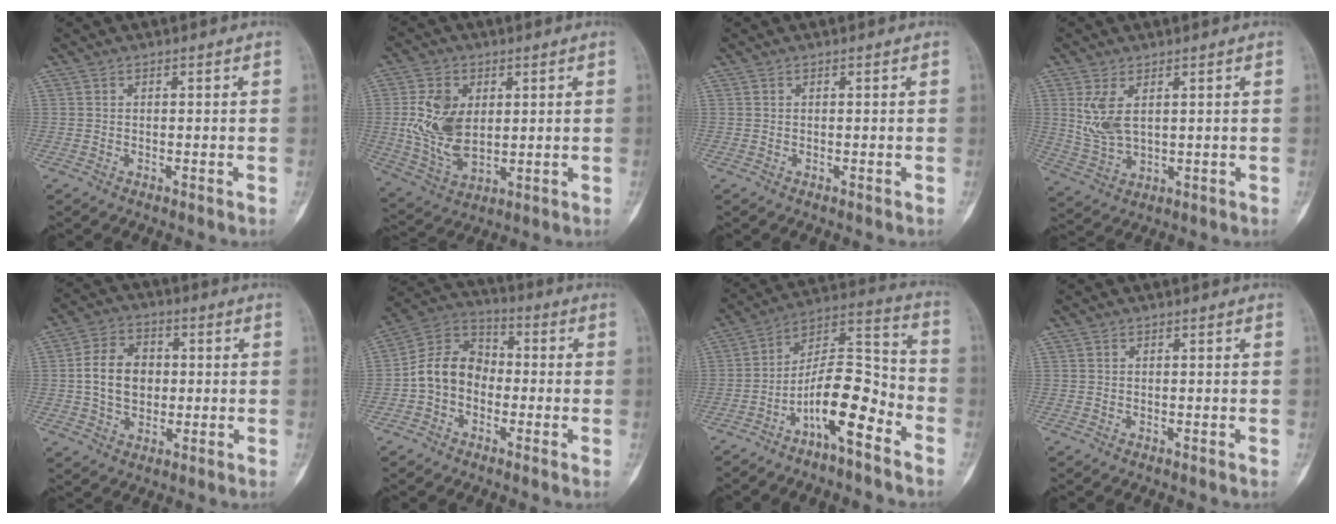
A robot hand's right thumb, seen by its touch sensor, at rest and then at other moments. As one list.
[{"total": 12.4, "force": [1.8, 8.1, 9.2], "torque": [-0.164, -0.012, 0.044]}, {"total": 0.0}, {"total": 7.2, "force": [2.1, 3.8, 5.7], "torque": [-0.117, -0.009, 0.057]}, {"total": 10.3, "force": [0.4, 7.7, 6.9], "torque": [-0.098, 0.011, 0.004]}, {"total": 10.4, "force": [-2.0, 8.2, 6.0], "torque": [-0.094, 0.041, -0.052]}, {"total": 13.4, "force": [-7.1, 4.6, 10.5], "torque": [-0.179, 0.088, -0.123]}, {"total": 0.0}]